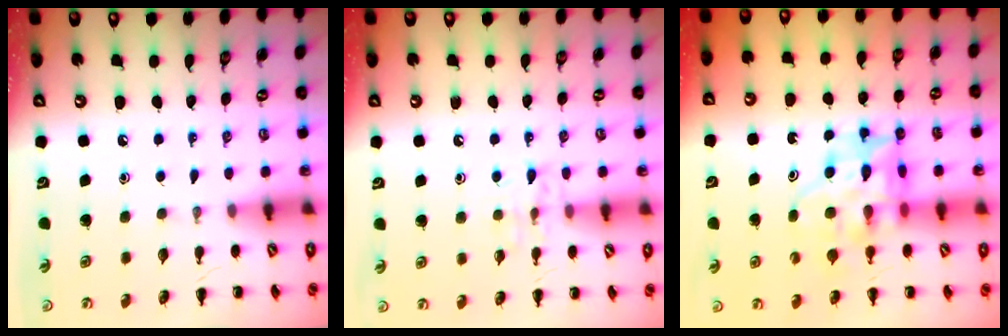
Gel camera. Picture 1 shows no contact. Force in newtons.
{"total": 7.6, "press": 7.5, "slide": 1.0}
{"total": 12.2, "press": 11.6, "slide": 3.7}